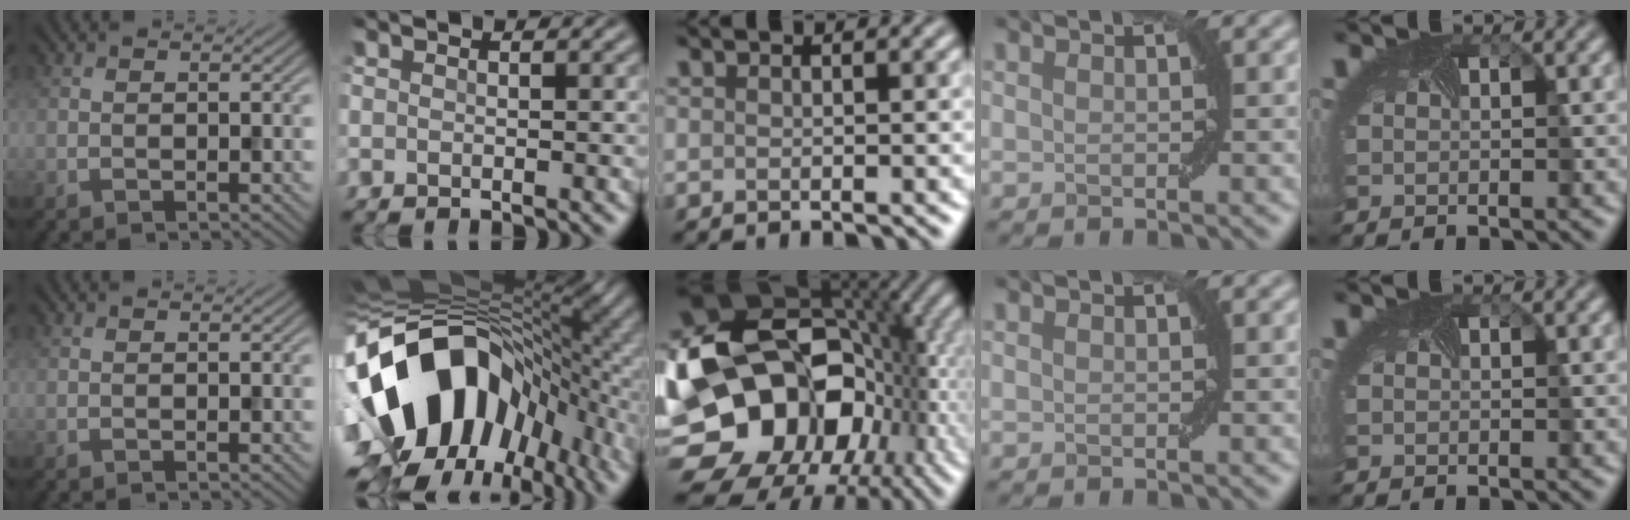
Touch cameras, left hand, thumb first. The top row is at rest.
{"index": {"total": 18.7, "force": [-2.1, 12.1, 14.1], "torque": [-0.259, -0.019, -0.030]}, "middle": {"total": 19.3, "force": [-3.4, 14.7, 12.0], "torque": [-0.234, -0.012, -0.050]}}